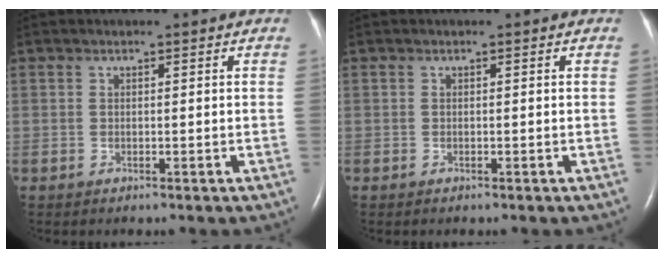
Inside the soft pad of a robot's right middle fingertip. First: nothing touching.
{"total": 0.0}